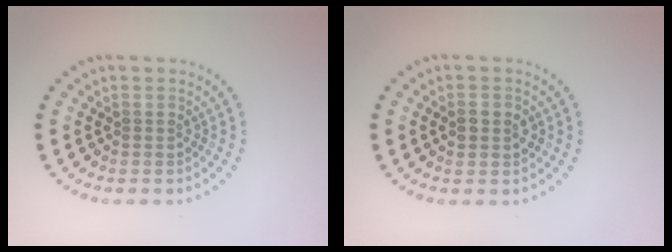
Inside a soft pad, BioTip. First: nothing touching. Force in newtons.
{"total": 2.3, "press": 2.3, "slide": 0.1}